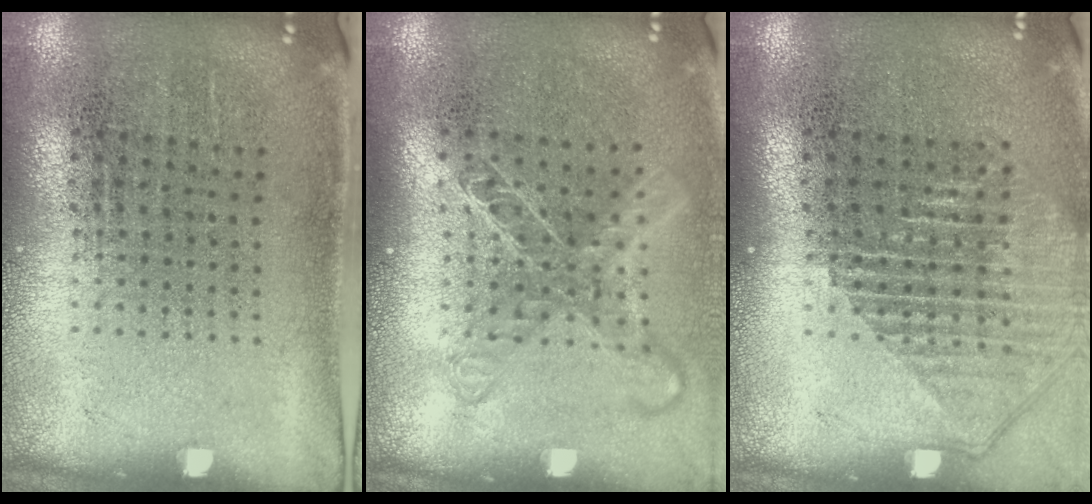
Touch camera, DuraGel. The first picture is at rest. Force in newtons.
{"total": 1.7, "press": 1.4, "slide": 1.0}
{"total": 1.3, "press": 1.2, "slide": 0.6}